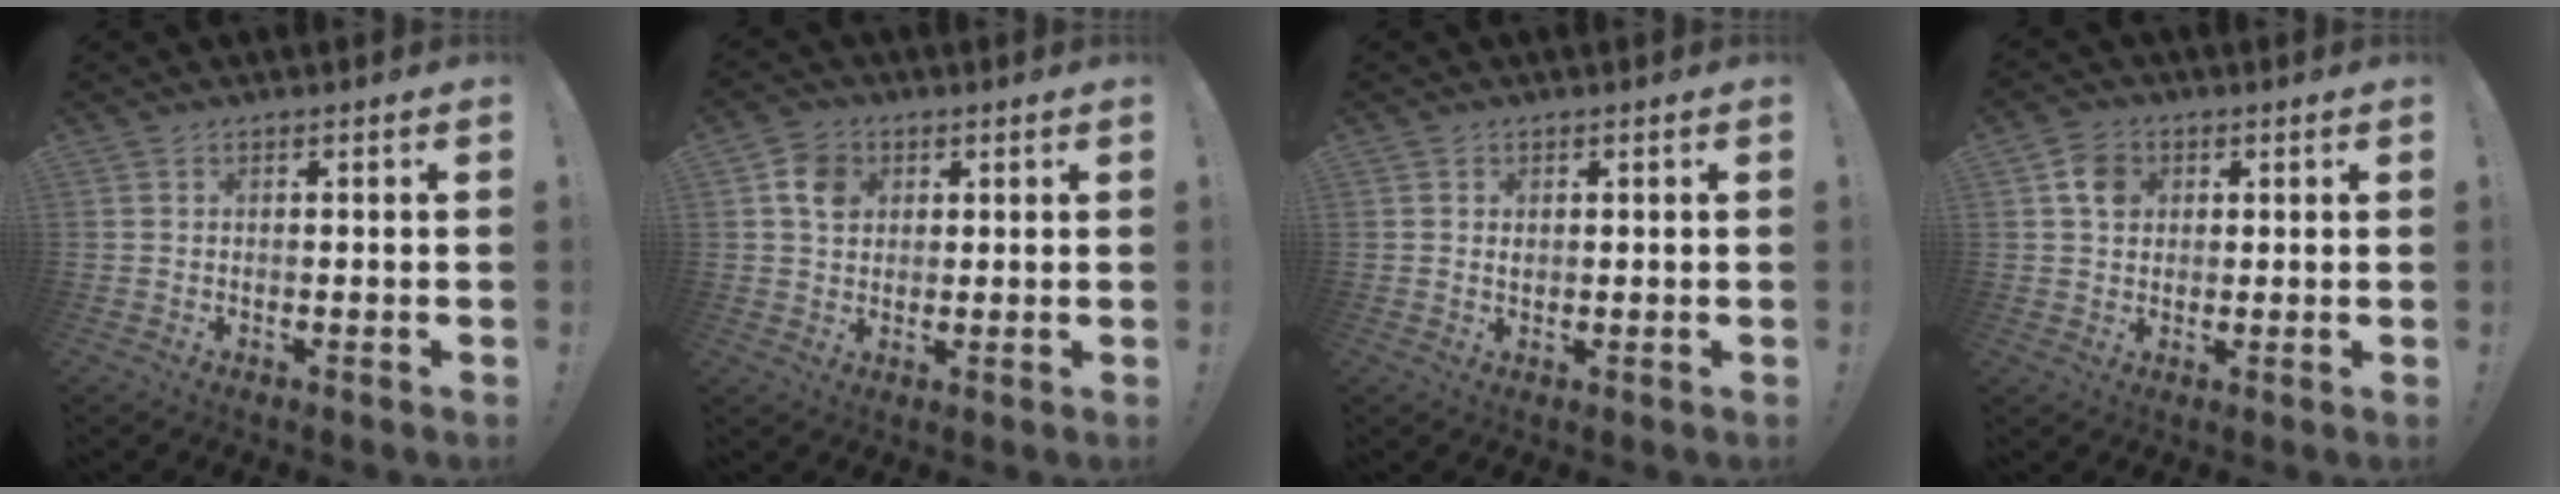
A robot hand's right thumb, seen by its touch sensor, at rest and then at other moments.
{"total": 7.1, "force": [2.5, 5.8, 3.2], "torque": [-0.048, 0.003, 0.048]}
{"total": 1.0, "force": [0.3, 0.9, 0.3], "torque": [-0.004, 0.002, 0.006]}
{"total": 6.5, "force": [2.1, 5.4, 2.8], "torque": [-0.040, 0.004, 0.040]}